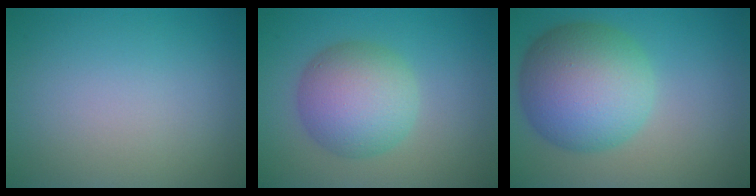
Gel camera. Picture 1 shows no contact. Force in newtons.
{"total": 6.3, "press": 6.3, "slide": 0.1}
{"total": 9.5, "press": 9.5, "slide": 0.3}